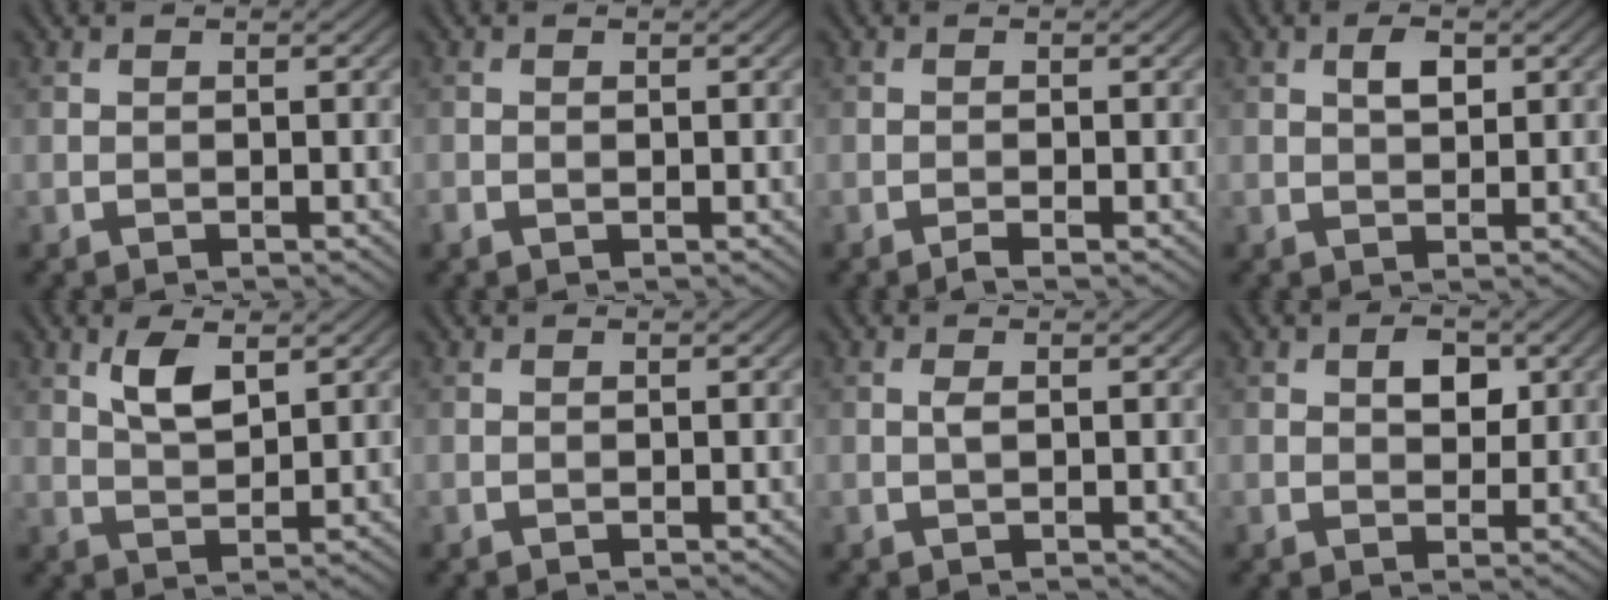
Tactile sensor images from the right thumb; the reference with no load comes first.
{"total": 0.6, "force": [-0.2, 0.3, 0.5], "torque": [-0.011, -0.001, -0.004]}
{"total": 0.8, "force": [-0.6, -0.1, 0.6], "torque": [-0.011, 0.003, -0.017]}
{"total": 2.2, "force": [0.7, 1.1, 1.7], "torque": [-0.032, 0.000, 0.012]}
{"total": 4.5, "force": [2.2, 1.9, 3.5], "torque": [-0.078, -0.001, 0.044]}
{"total": 0.0}
{"total": 0.8, "force": [0.1, 0.2, 0.8], "torque": [-0.018, 0.002, 0.002]}
{"total": 3.3, "force": [1.0, 2.1, 2.3], "torque": [-0.038, -0.001, 0.017]}